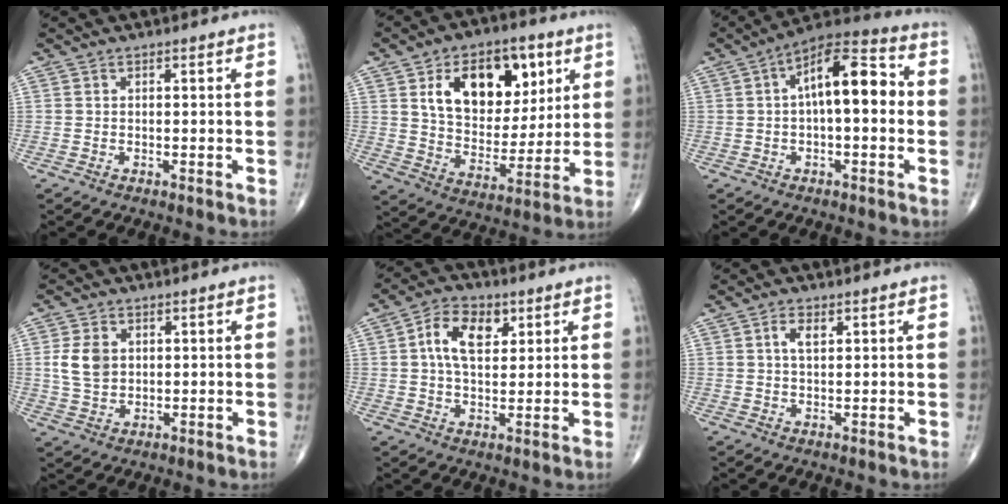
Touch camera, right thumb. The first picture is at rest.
{"total": 19.4, "force": [7.3, 12.0, 13.4], "torque": [-0.156, -0.023, 0.125]}
{"total": 13.0, "force": [1.1, 5.5, 11.7], "torque": [-0.168, 0.038, 0.006]}
{"total": 6.1, "force": [1.1, 4.5, 4.0], "torque": [-0.067, -0.004, 0.025]}
{"total": 9.2, "force": [2.8, 5.6, 6.7], "torque": [-0.102, 0.001, 0.044]}
{"total": 2.9, "force": [1.2, 1.4, 2.3], "torque": [-0.043, 0.000, 0.021]}